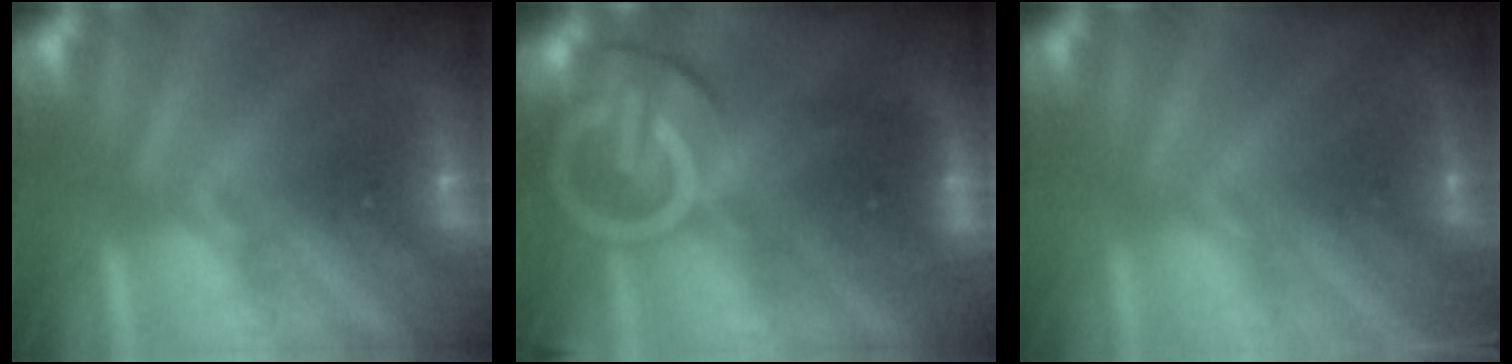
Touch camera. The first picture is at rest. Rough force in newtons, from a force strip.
{"total": 7.6}
{"total": 2.5}